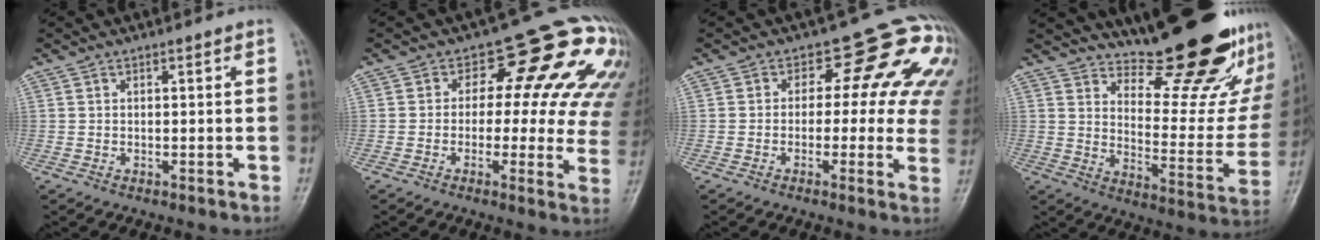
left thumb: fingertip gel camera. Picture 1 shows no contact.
{"total": 16.3, "force": [5.3, 9.5, 12.2], "torque": [-0.085, 0.001, 0.037]}
{"total": 12.9, "force": [3.0, 8.0, 9.6], "torque": [-0.055, 0.004, 0.013]}
{"total": 24.3, "force": [19.2, 6.7, 13.2], "torque": [-0.152, -0.148, 0.259]}